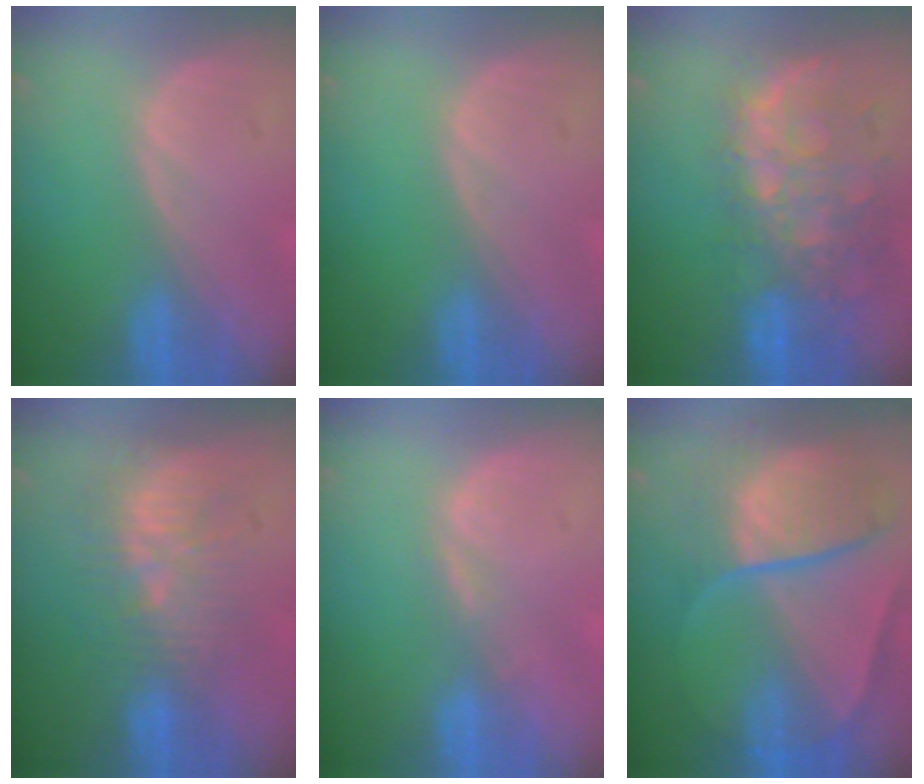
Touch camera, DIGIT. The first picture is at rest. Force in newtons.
{"total": 0.0}
{"total": 11.1, "press": 9.7, "slide": 5.4}
{"total": 9.8, "press": 8.8, "slide": 4.3}
{"total": 1.9, "press": 1.5, "slide": 1.1}
{"total": 10.4, "press": 10.3, "slide": 1.1}